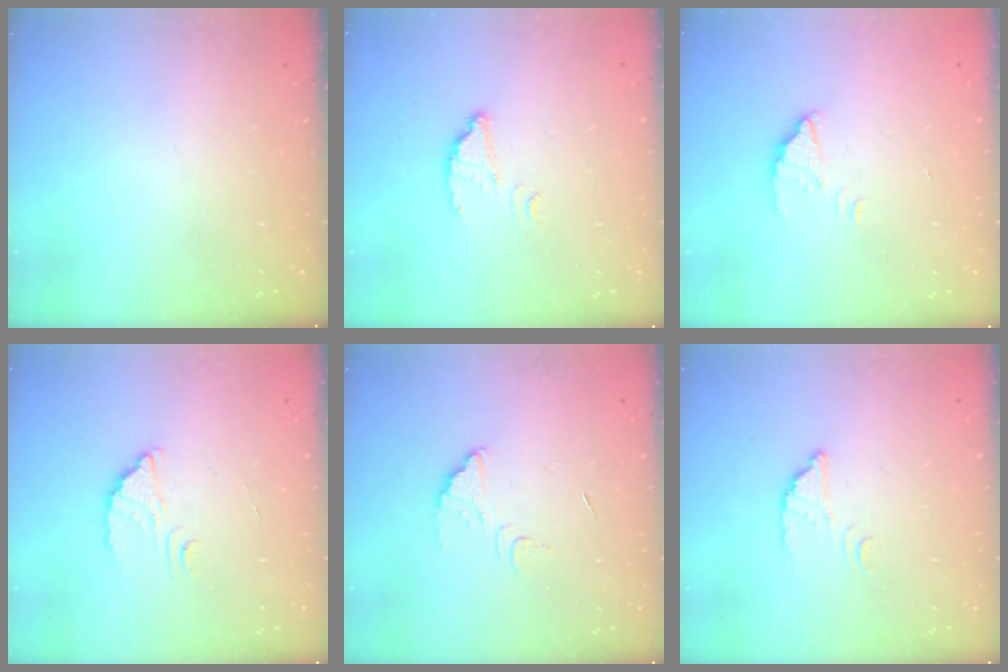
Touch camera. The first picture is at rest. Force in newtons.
{"total": 2.5, "press": 2.5, "slide": 0.2}
{"total": 1.7, "press": 1.7, "slide": 0.1}
{"total": 2.4, "press": 2.4, "slide": 0.1}
{"total": 6.4, "press": 6.4, "slide": 0.5}
{"total": 2.5, "press": 2.5, "slide": 0.1}